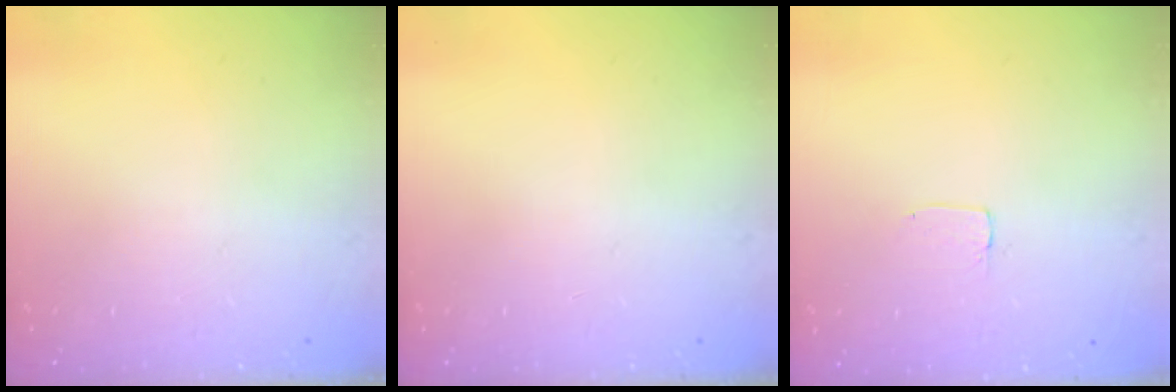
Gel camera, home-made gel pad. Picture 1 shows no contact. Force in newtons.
{"total": 0.0}
{"total": 2.0, "press": 2.0, "slide": 0.0}